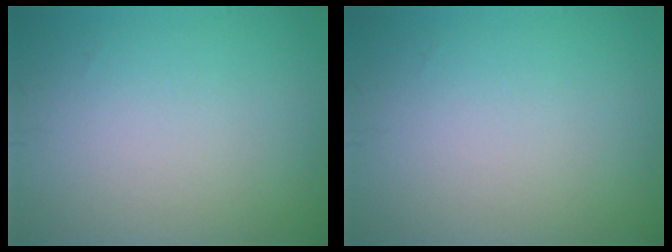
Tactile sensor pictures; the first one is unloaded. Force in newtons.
{"total": 0.0}